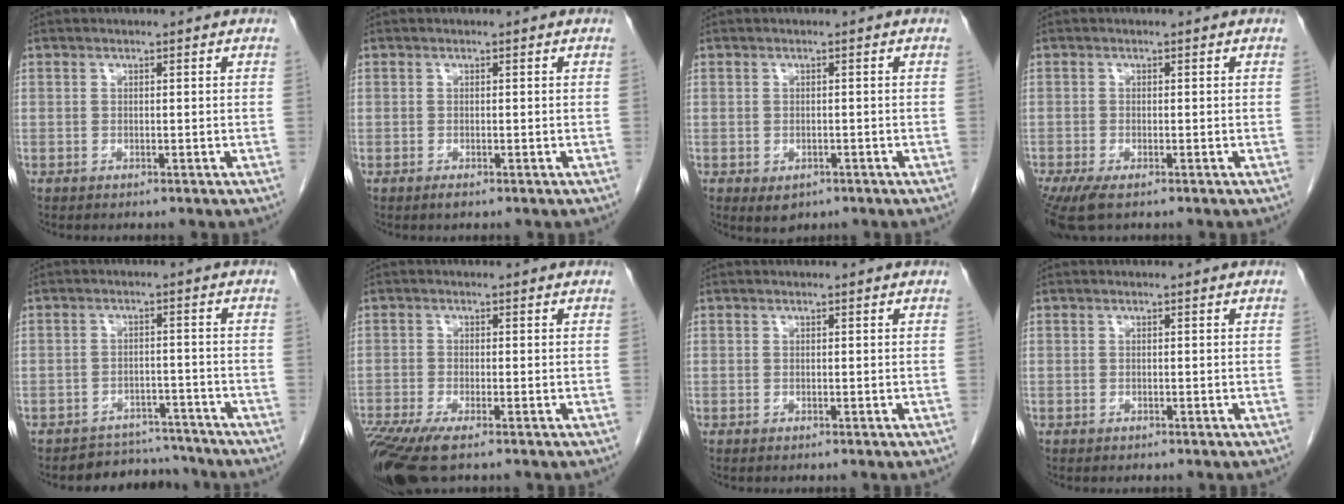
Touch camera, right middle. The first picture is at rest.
{"total": 0.6, "force": [-0.4, 0.2, 0.4], "torque": [-0.005, 0.000, -0.006]}
{"total": 2.4, "force": [-1.2, 1.6, 1.2], "torque": [-0.014, -0.001, -0.004]}
{"total": 4.8, "force": [-3.3, 1.4, 3.2], "torque": [-0.063, -0.016, -0.056]}
{"total": 6.0, "force": [-5.6, 1.9, -1.1], "torque": [0.021, 0.021, -0.078]}
{"total": 7.7, "force": [-5.1, 1.6, 5.5], "torque": [-0.099, -0.019, -0.093]}
{"total": 0.0}
{"total": 0.0}